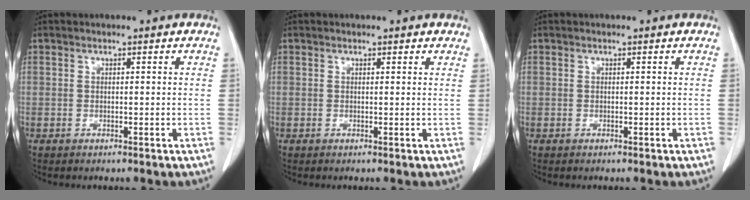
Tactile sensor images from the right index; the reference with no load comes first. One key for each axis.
{"total": 1.0, "fx": 0.9, "fy": 0.3, "fz": 0.3, "tx": -0.009, "ty": 0.002, "tz": 0.006}
{"total": 0.0}